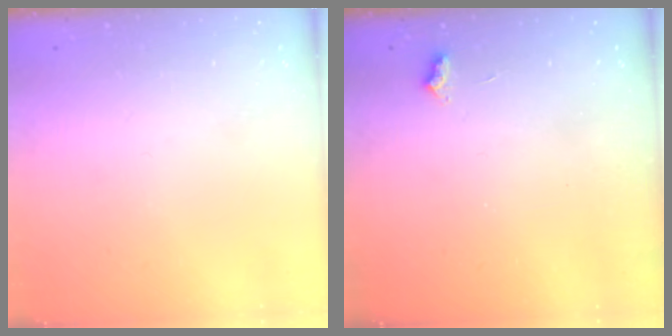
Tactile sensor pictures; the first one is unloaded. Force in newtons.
{"total": 2.7, "press": 2.7, "slide": 0.4}